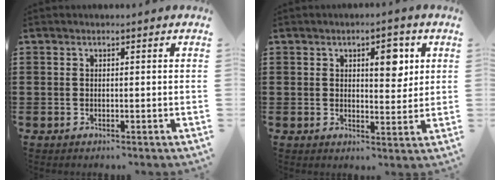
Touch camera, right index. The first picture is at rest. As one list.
[{"total": 5.3, "force": [2.1, 2.3, 4.3], "torque": [-0.051, -0.005, 0.025]}]